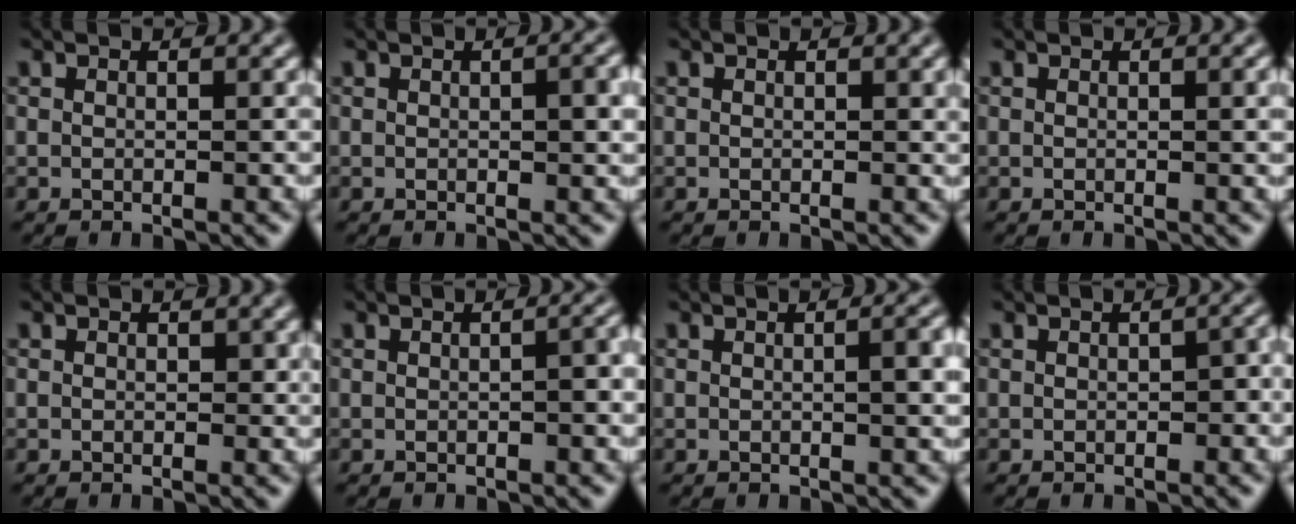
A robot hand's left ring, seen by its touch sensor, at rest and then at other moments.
{"total": 2.0, "force": [0.2, 0.6, 1.9], "torque": [-0.026, 0.001, 0.003]}
{"total": 0.0}
{"total": 0.8, "force": [0.1, 0.1, 0.8], "torque": [-0.009, 0.001, 0.001]}
{"total": 0.6, "force": [0.1, 0.5, 0.2], "torque": [0.000, -0.004, -0.001]}
{"total": 1.8, "force": [-0.2, 0.5, 1.7], "torque": [-0.019, 0.005, 0.002]}
{"total": 2.3, "force": [0.1, 0.5, 2.2], "torque": [-0.031, 0.002, 0.001]}
{"total": 1.8, "force": [-0.1, 1.0, 1.5], "torque": [-0.018, 0.001, -0.001]}